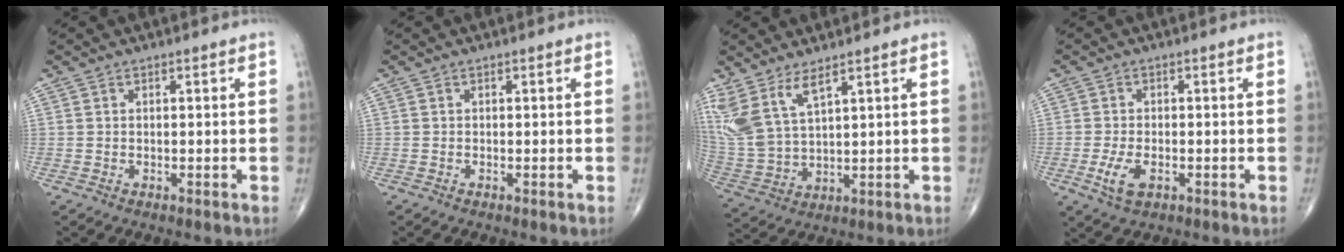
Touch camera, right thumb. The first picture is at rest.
{"total": 0.0}
{"total": 10.1, "force": [6.2, 3.5, 7.1], "torque": [-0.166, -0.029, 0.146]}
{"total": 4.6, "force": [-1.5, 2.3, 3.6], "torque": [-0.076, -0.001, -0.025]}